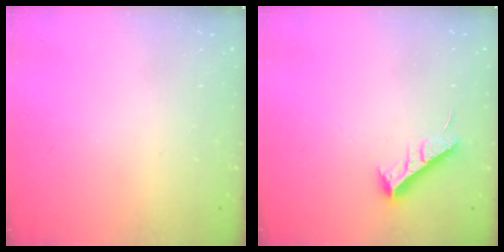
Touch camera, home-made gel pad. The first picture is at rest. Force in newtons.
{"total": 7.3, "press": 7.3, "slide": 0.6}